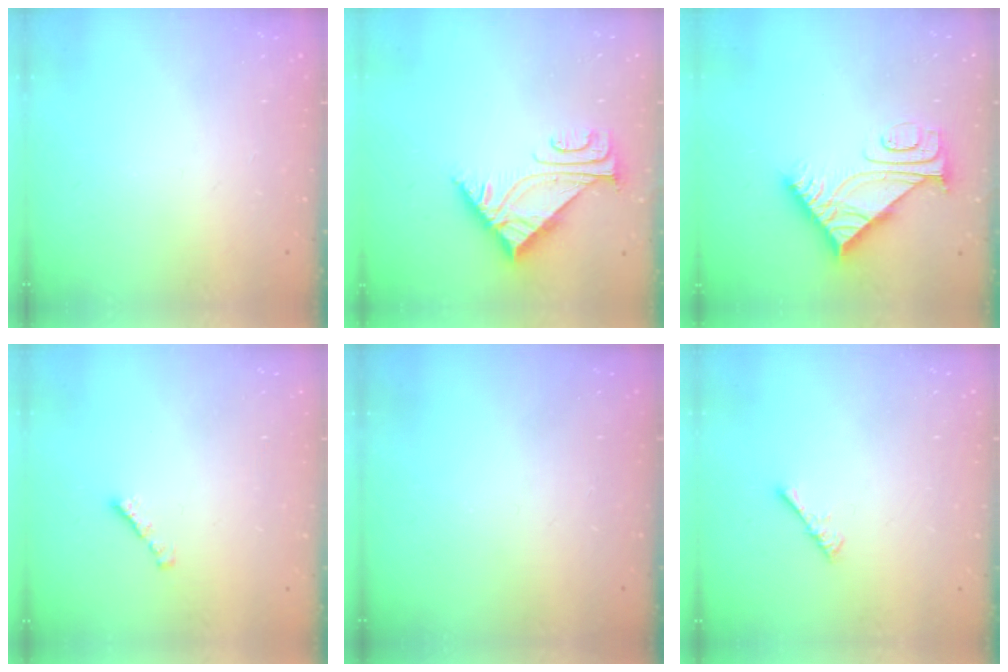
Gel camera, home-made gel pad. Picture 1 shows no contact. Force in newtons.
{"total": 4.9, "press": 4.8, "slide": 0.8}
{"total": 8.7, "press": 8.7, "slide": 0.8}
{"total": 1.0, "press": 0.8, "slide": 0.5}
{"total": 0.0}
{"total": 0.8, "press": 0.8, "slide": 0.3}